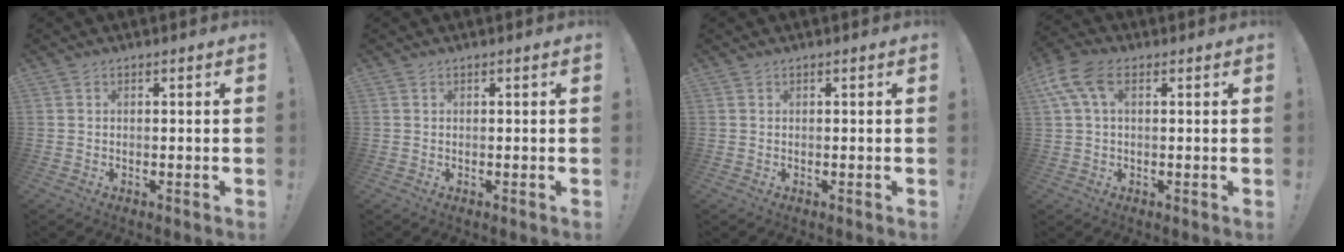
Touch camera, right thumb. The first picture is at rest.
{"total": 0.0}
{"total": 0.0}
{"total": 9.2, "force": [3.3, 5.0, 7.0], "torque": [-0.139, 0.005, 0.065]}